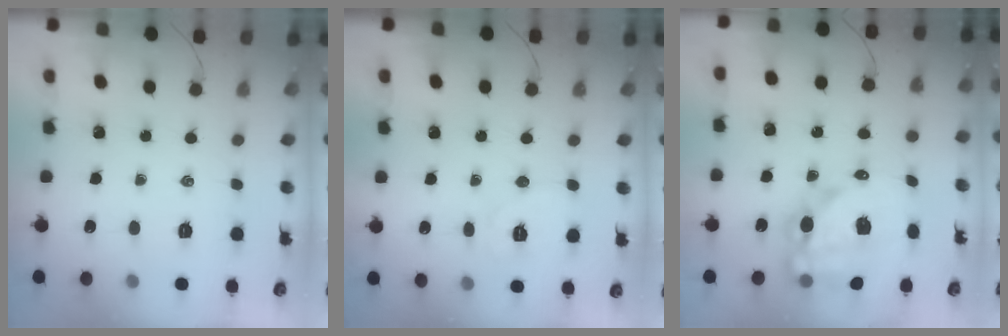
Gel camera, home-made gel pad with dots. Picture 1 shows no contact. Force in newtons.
{"total": 6.8, "press": 6.7, "slide": 0.9}
{"total": 14.5, "press": 14.1, "slide": 3.4}